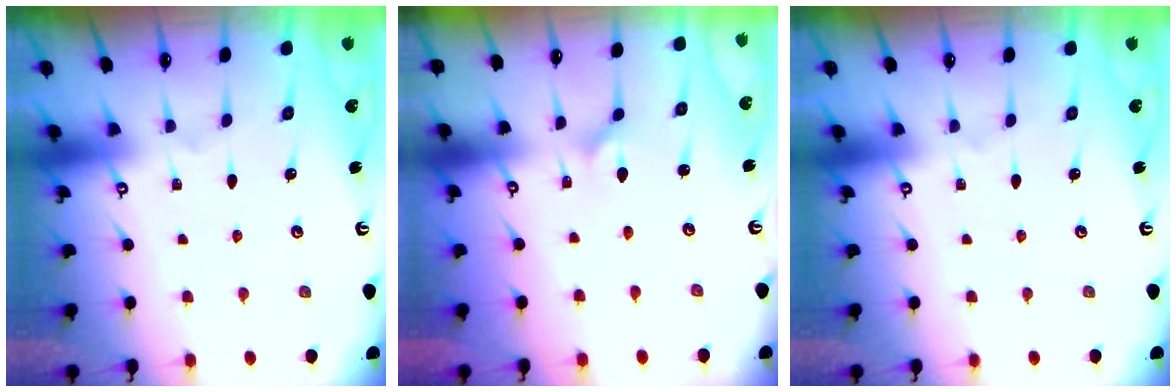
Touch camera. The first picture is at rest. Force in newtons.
{"total": 2.4, "press": 2.4, "slide": 0.3}
{"total": 0.0}